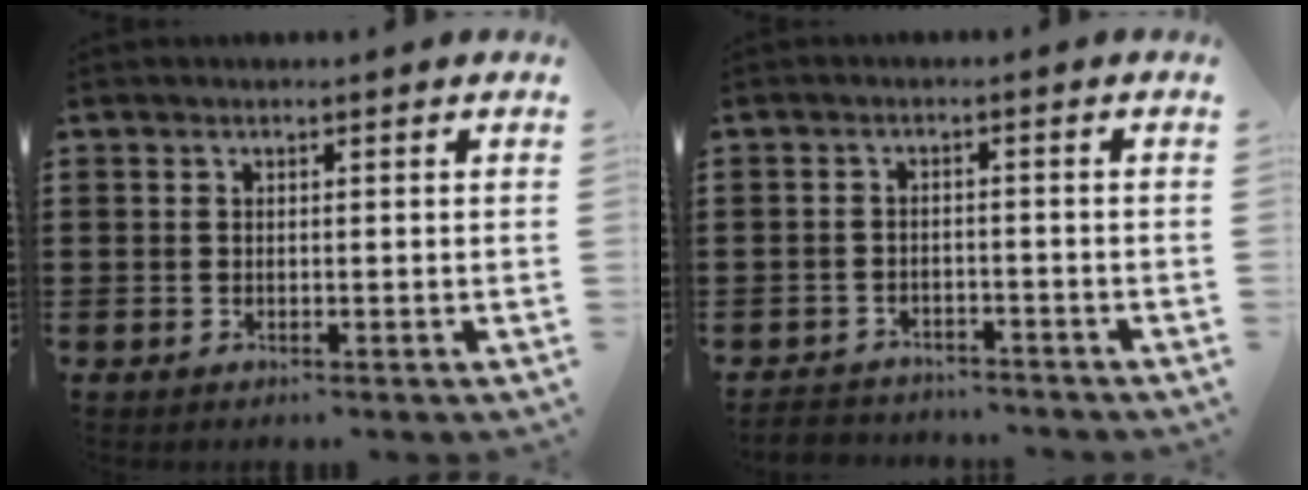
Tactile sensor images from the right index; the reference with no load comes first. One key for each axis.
{"total": 2.5, "fx": -2.4, "fy": 0.4, "fz": -0.3, "tx": -0.004, "ty": 0.000, "tz": -0.055}